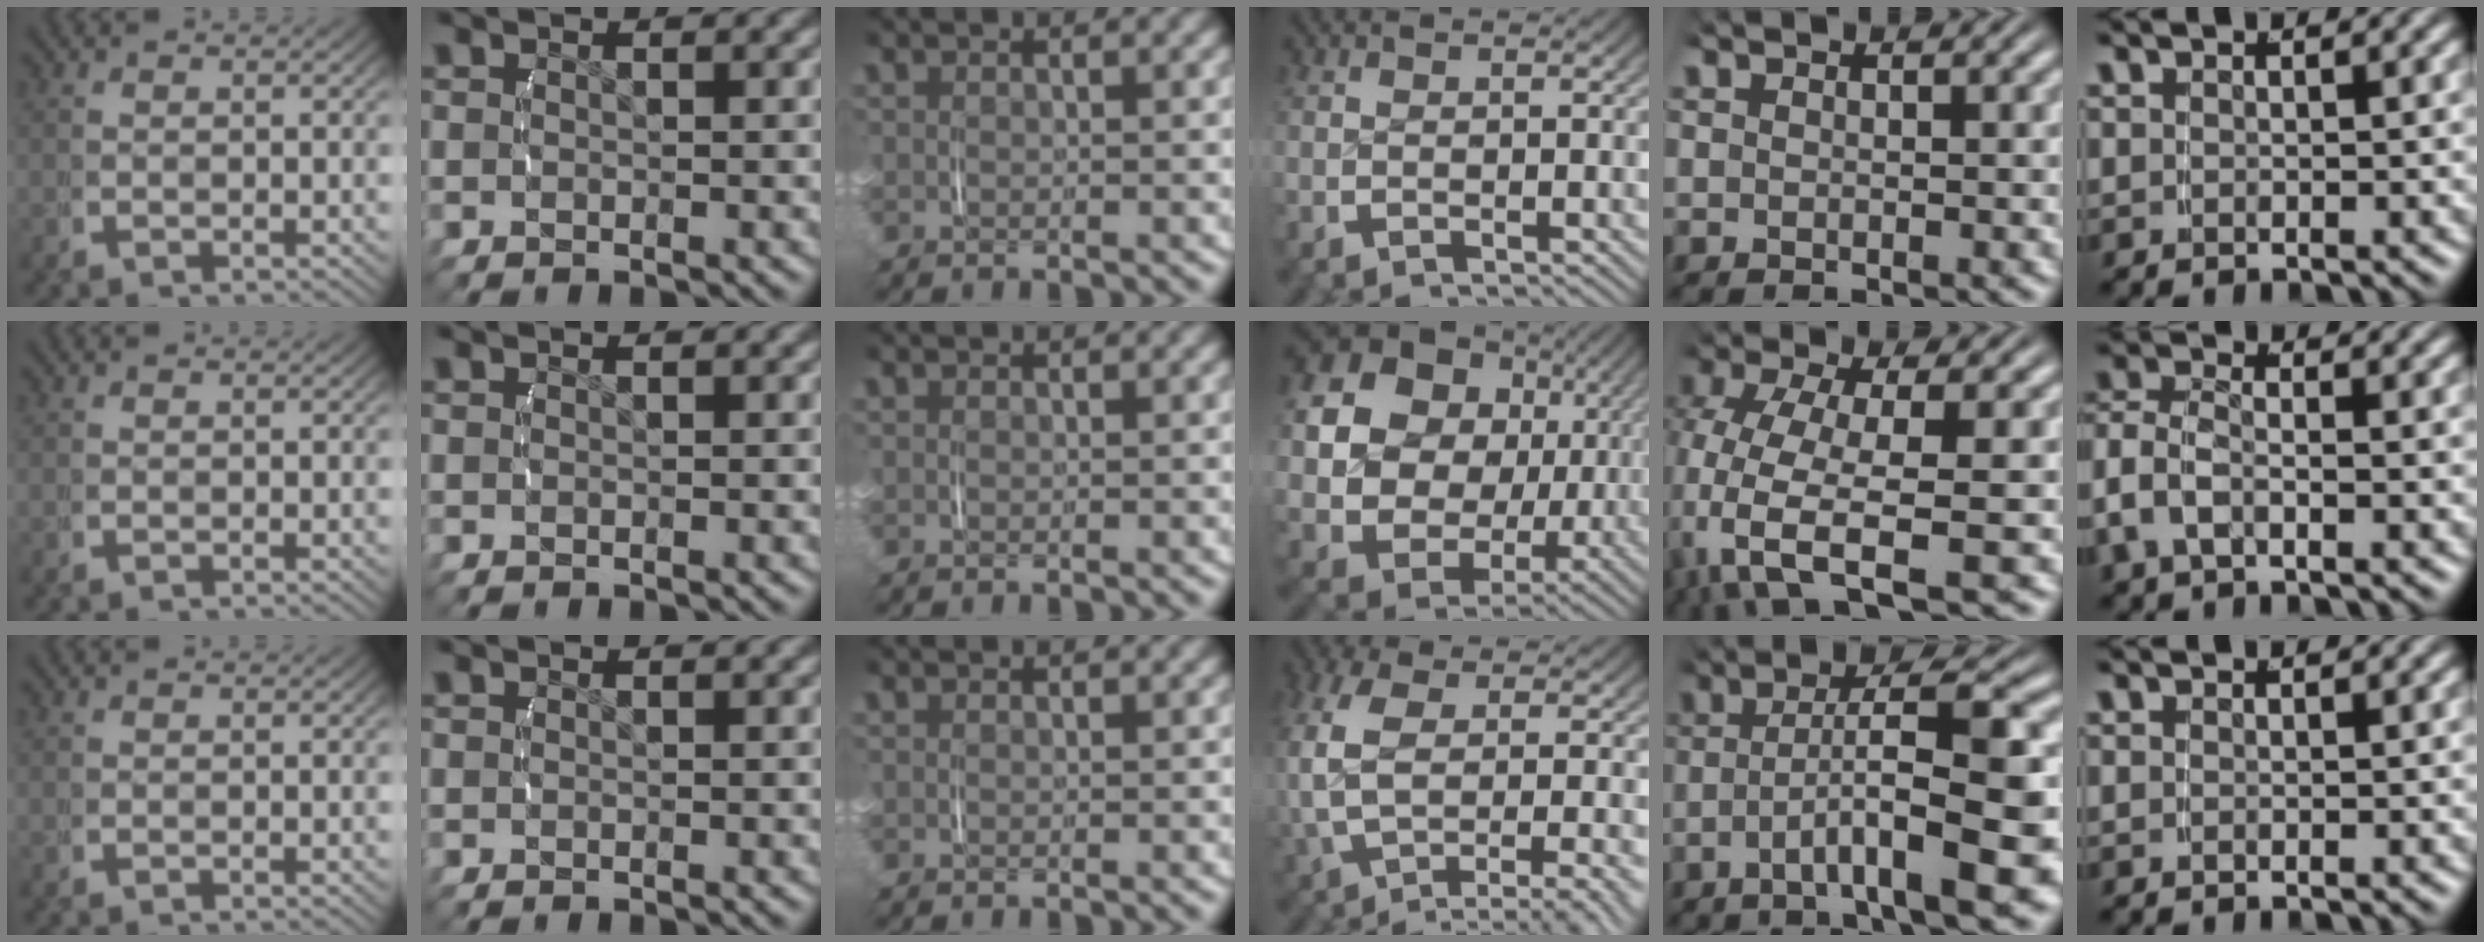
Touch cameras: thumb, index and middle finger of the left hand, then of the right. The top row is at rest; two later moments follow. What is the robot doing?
{"motion": "lift_and_place", "object": "backpack"}